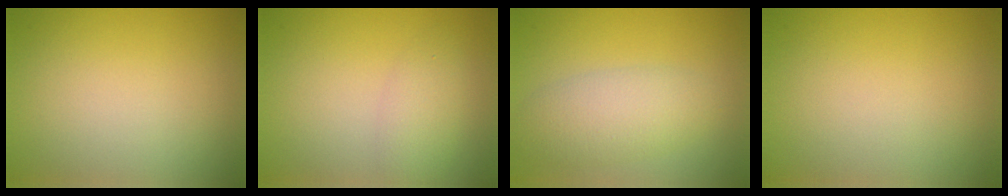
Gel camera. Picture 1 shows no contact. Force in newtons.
{"total": 2.3, "press": 2.3, "slide": 0.1}
{"total": 4.1, "press": 4.1, "slide": 0.2}
{"total": 0.0}